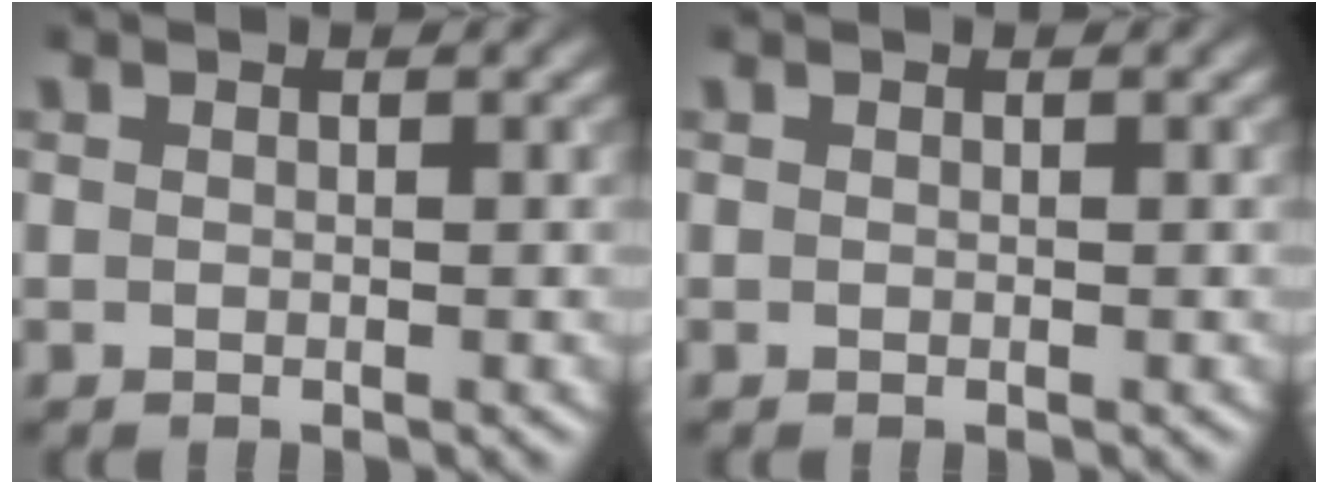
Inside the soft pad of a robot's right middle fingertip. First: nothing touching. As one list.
[{"total": 0.0}]